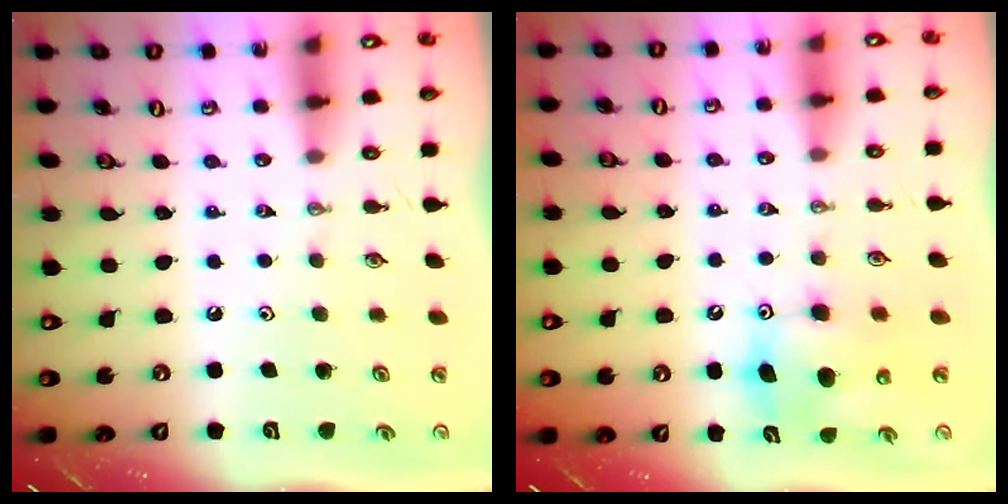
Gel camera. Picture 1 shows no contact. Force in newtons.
{"total": 8.4, "press": 8.3, "slide": 1.3}